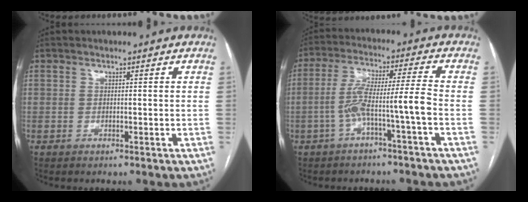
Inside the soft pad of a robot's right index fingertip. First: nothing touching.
{"total": 7.9, "force": [-2.8, -0.8, 7.3], "torque": [-0.139, 0.029, -0.048]}